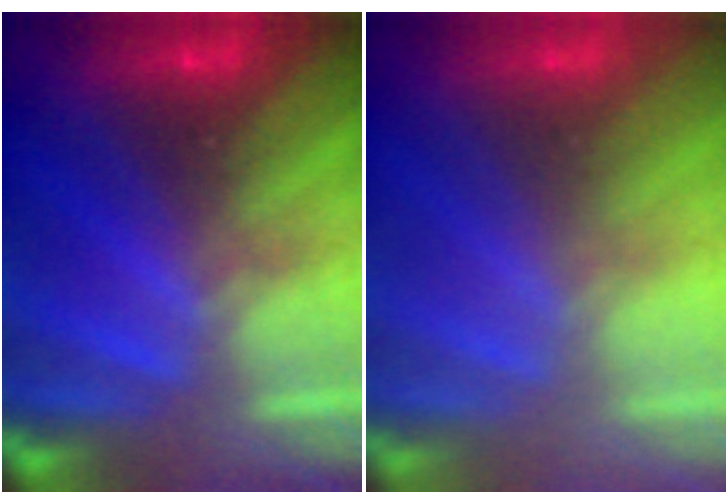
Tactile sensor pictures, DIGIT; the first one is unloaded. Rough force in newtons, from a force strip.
{"total": 2.5}